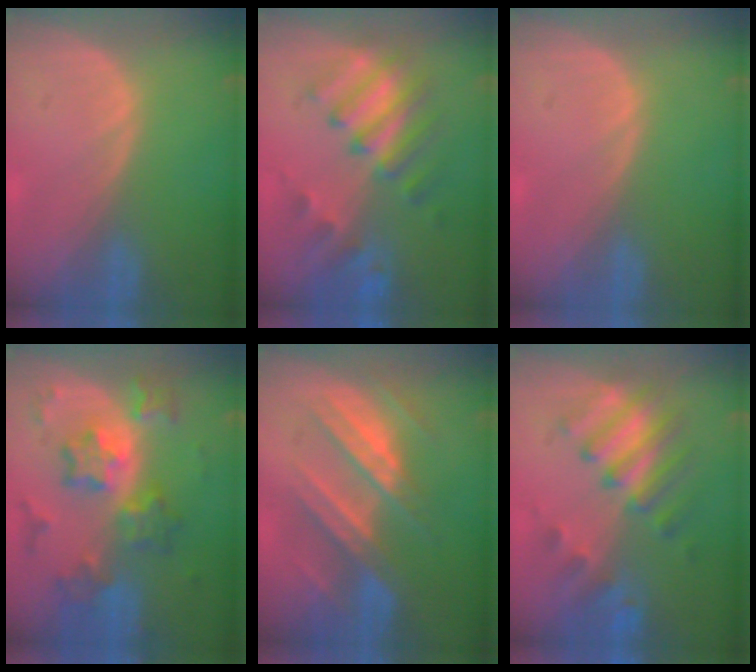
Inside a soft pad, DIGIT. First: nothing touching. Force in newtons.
{"total": 8.1, "press": 7.7, "slide": 2.7}
{"total": 0.0}
{"total": 9.4, "press": 9.4, "slide": 0.8}
{"total": 8.0, "press": 7.9, "slide": 1.1}
{"total": 7.9, "press": 7.7, "slide": 1.8}